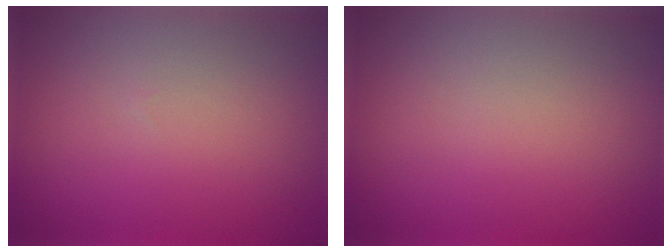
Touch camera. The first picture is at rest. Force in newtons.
{"total": 0.0}